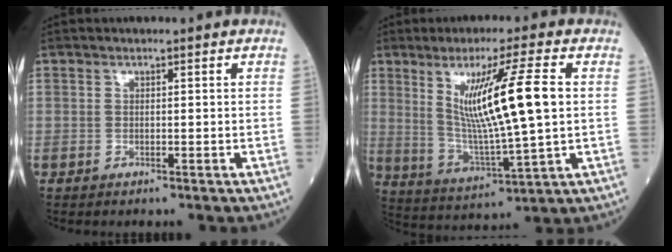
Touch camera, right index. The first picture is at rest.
{"total": 13.8, "force": [2.8, -0.1, 13.5], "torque": [-0.249, -0.012, 0.055]}